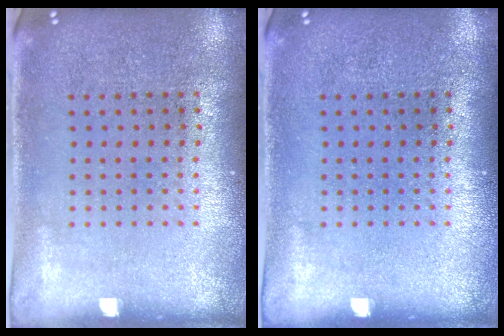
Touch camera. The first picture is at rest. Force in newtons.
{"total": 0.0}